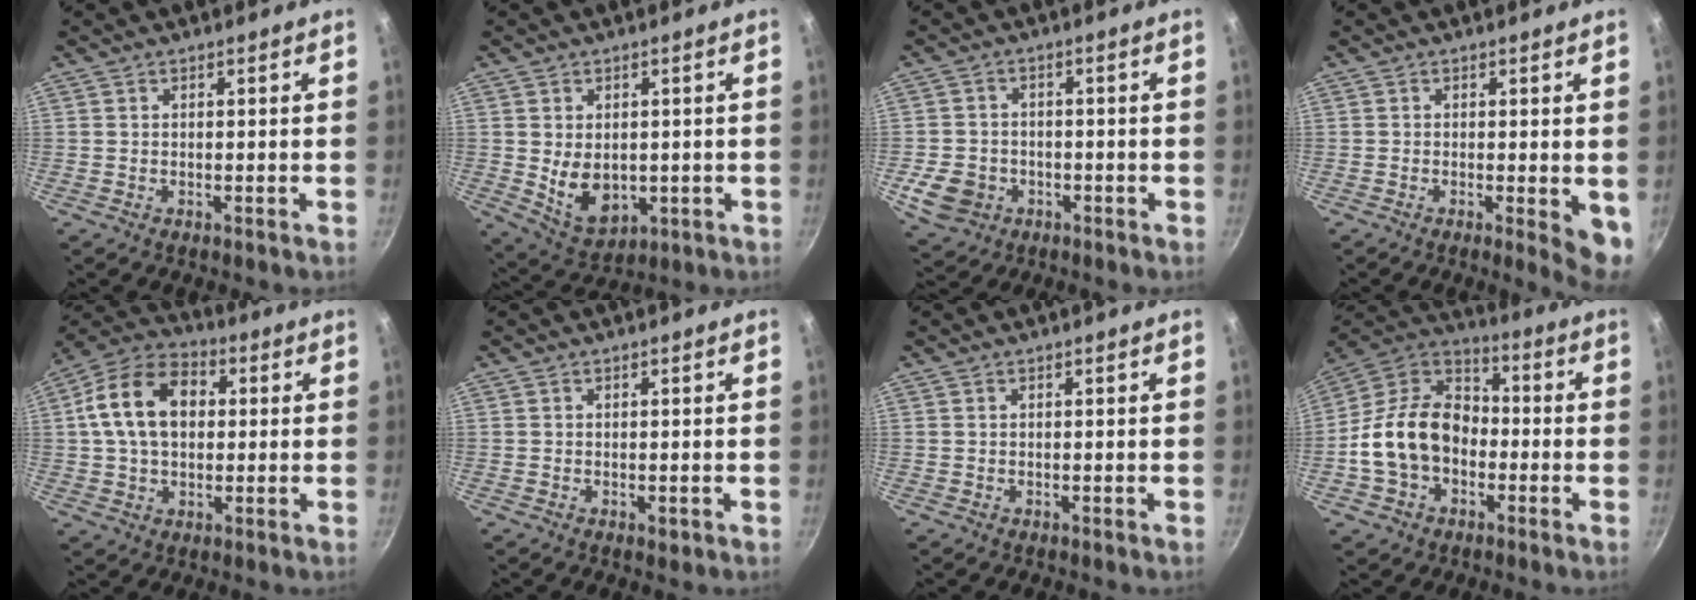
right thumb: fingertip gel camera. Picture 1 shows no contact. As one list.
[{"total": 8.5, "force": [0.0, 6.0, 5.9], "torque": [-0.083, -0.016, 0.022]}, {"total": 7.6, "force": [-2.5, 6.3, 3.5], "torque": [-0.058, 0.018, -0.038]}, {"total": 5.2, "force": [-0.6, 1.7, 4.9], "torque": [-0.053, -0.007, -0.006]}, {"total": 14.7, "force": [2.2, 10.2, 10.3], "torque": [-0.155, 0.024, 0.021]}, {"total": 1.1, "force": [-0.3, 0.6, 0.9], "torque": [-0.013, -0.001, -0.005]}, {"total": 0.0}, {"total": 16.7, "force": [-3.2, 12.3, 10.8], "torque": [-0.158, 0.047, -0.074]}]